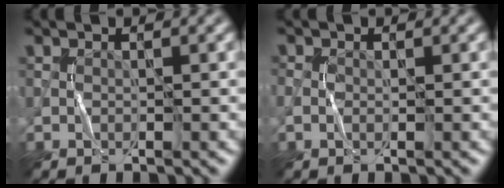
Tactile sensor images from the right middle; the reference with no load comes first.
{"total": 0.9, "force": [-0.1, 0.6, 0.7], "torque": [-0.016, 0.001, -0.004]}